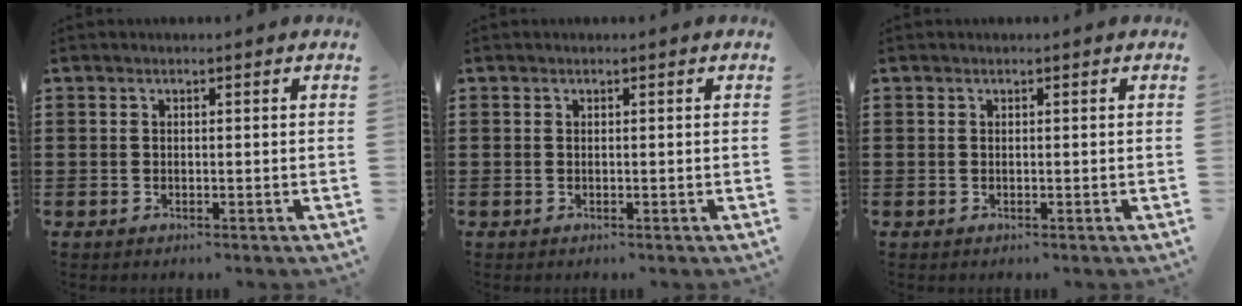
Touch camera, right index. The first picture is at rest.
{"total": 0.0}
{"total": 0.0}